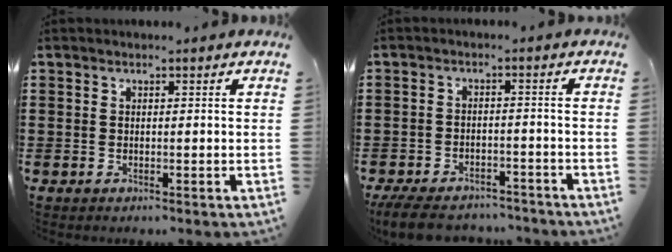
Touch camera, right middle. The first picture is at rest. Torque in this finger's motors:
{"motor_torque": [0.71, 0.00, 0.16, 0.03]}